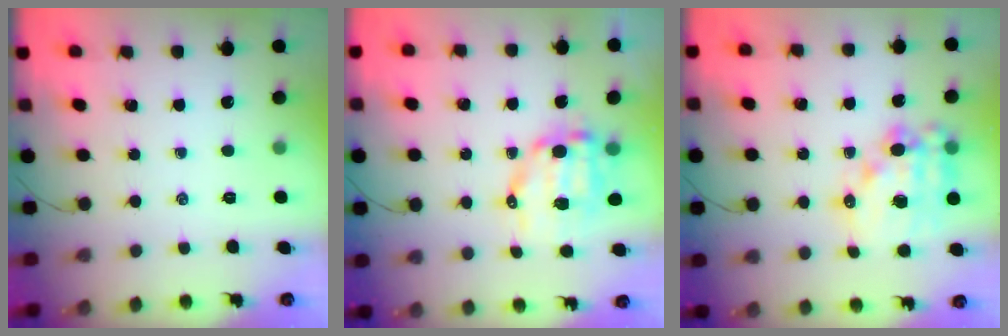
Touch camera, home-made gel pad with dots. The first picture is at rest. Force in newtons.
{"total": 9.9, "press": 9.7, "slide": 2.0}
{"total": 16.3, "press": 15.9, "slide": 3.5}